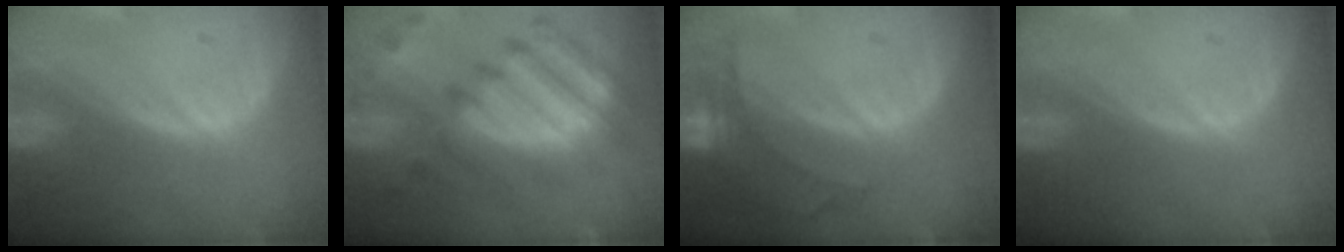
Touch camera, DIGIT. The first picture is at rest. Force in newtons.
{"total": 11.9, "press": 10.4, "slide": 5.7}
{"total": 5.7, "press": 5.7, "slide": 0.3}
{"total": 0.0}